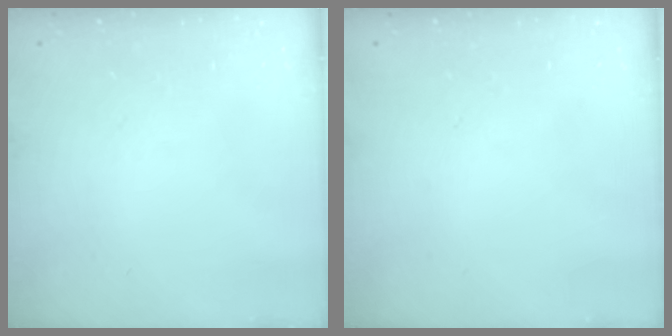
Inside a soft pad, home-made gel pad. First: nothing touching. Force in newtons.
{"total": 0.0}